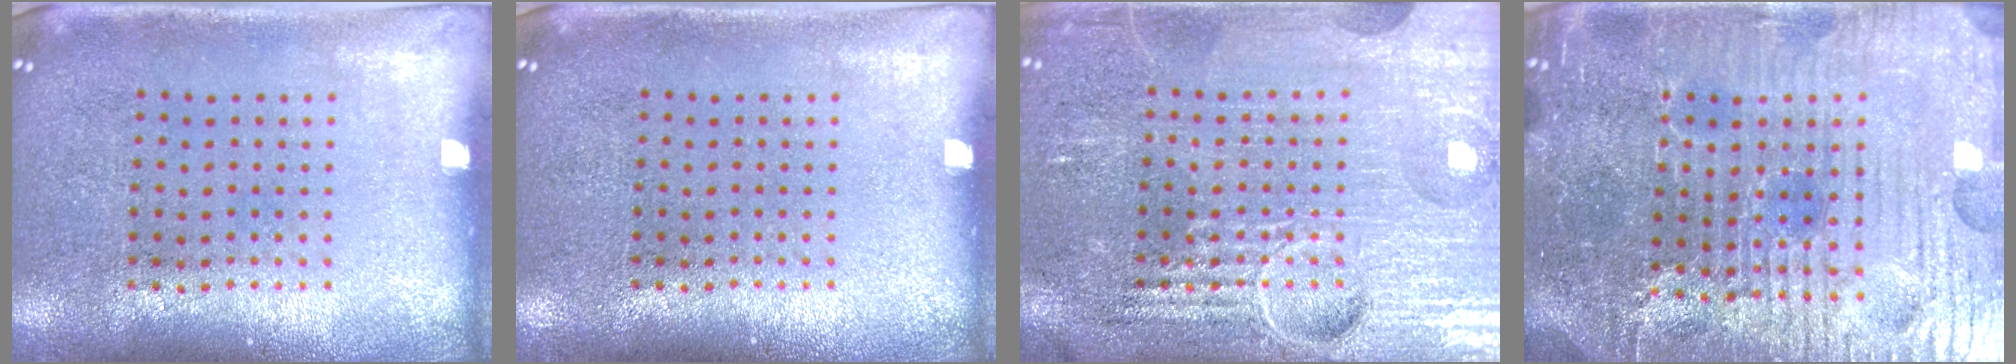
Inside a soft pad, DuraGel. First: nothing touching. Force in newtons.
{"total": 0.0}
{"total": 7.1, "press": 7.1, "slide": 0.9}
{"total": 6.2, "press": 5.7, "slide": 2.4}